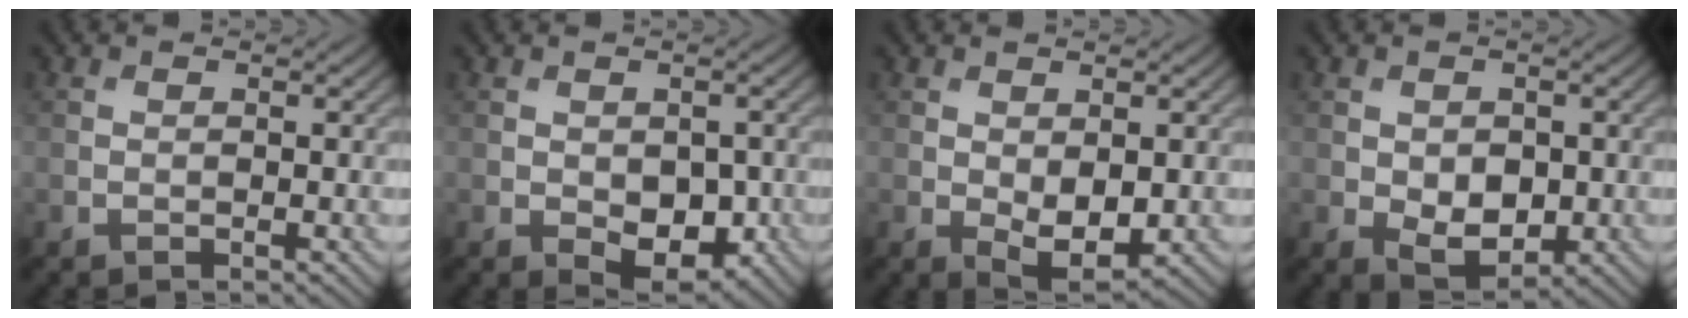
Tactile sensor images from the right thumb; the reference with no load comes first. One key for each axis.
{"total": 5.5, "fx": -1.3, "fy": 3.4, "fz": 4.0, "tx": -0.063, "ty": -0.019, "tz": -0.012}
{"total": 4.0, "fx": -0.3, "fy": 2.2, "fz": 3.3, "tx": -0.059, "ty": -0.013, "tz": 0.003}
{"total": 4.8, "fx": -0.7, "fy": 3.3, "fz": 3.4, "tx": -0.066, "ty": -0.016, "tz": -0.006}